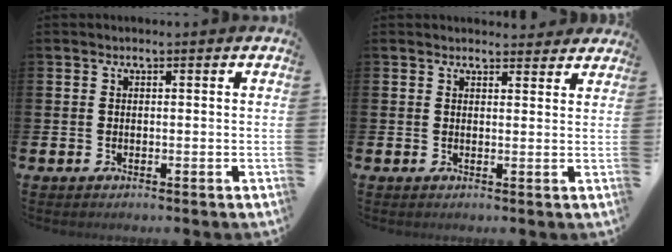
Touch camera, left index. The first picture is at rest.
{"total": 2.1, "force": [2.1, 0.5, 0.0], "torque": [0.005, -0.011, 0.037]}